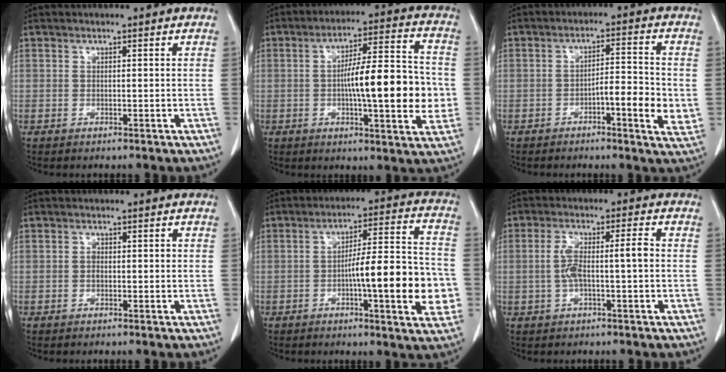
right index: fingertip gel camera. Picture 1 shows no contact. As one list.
[{"total": 15.4, "force": [-1.4, 2.6, 15.1], "torque": [-0.230, 0.014, -0.022]}, {"total": 7.5, "force": [-1.8, 1.0, 7.2], "torque": [-0.102, 0.001, -0.031]}, {"total": 1.3, "force": [-0.1, 0.8, 1.0], "torque": [-0.014, 0.003, -0.002]}, {"total": 15.1, "force": [-3.1, 2.0, 14.6], "torque": [-0.210, 0.014, -0.044]}, {"total": 5.9, "force": [-0.4, 0.8, 5.8], "torque": [-0.120, 0.022, -0.006]}]